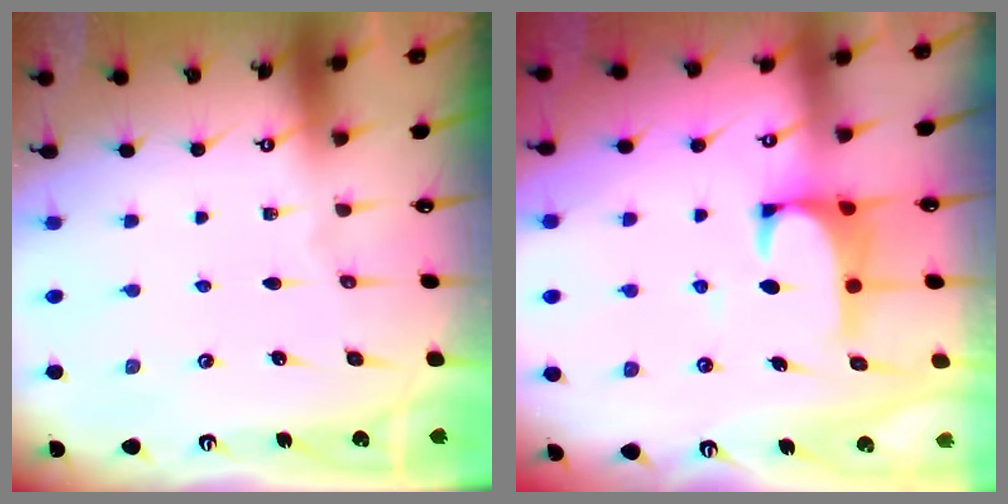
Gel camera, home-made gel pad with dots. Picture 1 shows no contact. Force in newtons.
{"total": 2.5, "press": 2.4, "slide": 0.8}